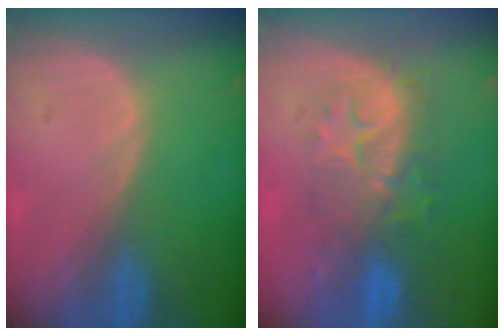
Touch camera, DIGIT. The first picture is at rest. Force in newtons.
{"total": 8.6, "press": 8.3, "slide": 2.1}